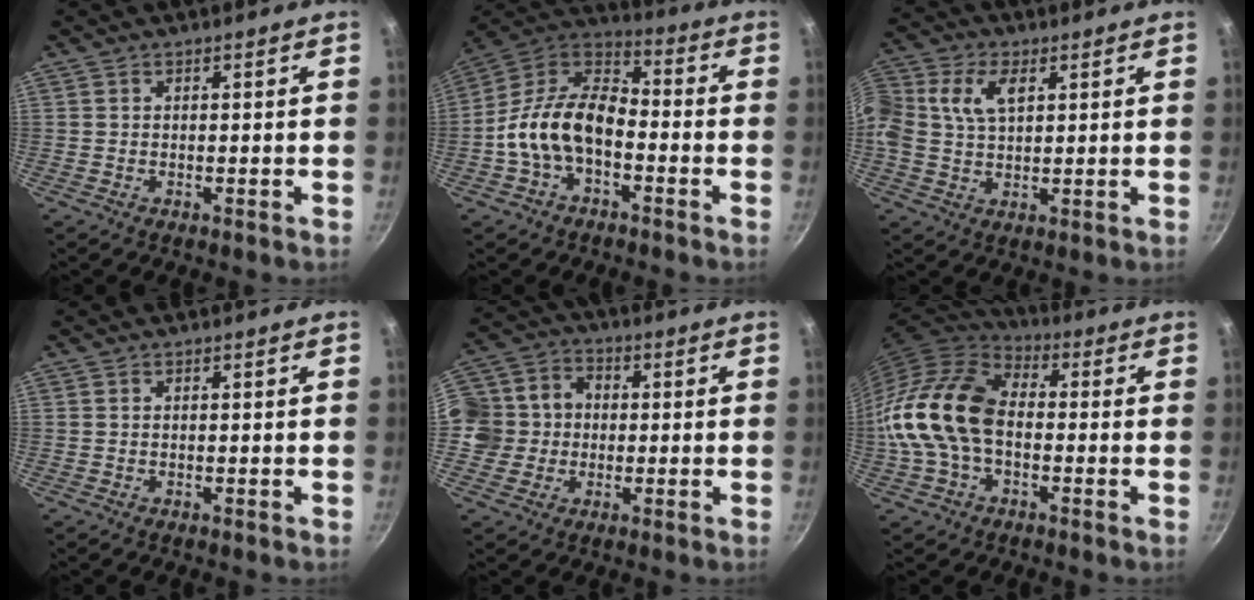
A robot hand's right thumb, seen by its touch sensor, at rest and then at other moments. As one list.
[{"total": 15.0, "force": [-3.9, 9.3, 11.1], "torque": [-0.177, 0.054, -0.094]}, {"total": 13.1, "force": [3.6, 9.0, 8.8], "torque": [-0.191, 0.028, 0.060]}, {"total": 0.0}, {"total": 11.2, "force": [-0.4, 10.1, 4.7], "torque": [-0.060, 0.024, -0.024]}, {"total": 16.7, "force": [-1.6, 11.2, 12.3], "torque": [-0.225, 0.037, -0.045]}]